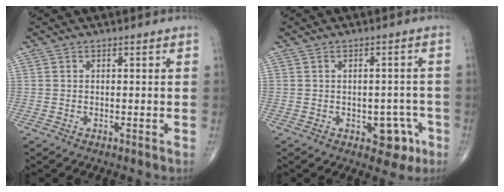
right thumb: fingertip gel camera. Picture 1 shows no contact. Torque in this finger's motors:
{"motor_torque": [2.59, 2.42, 0.54, -0.74, 0.03]}